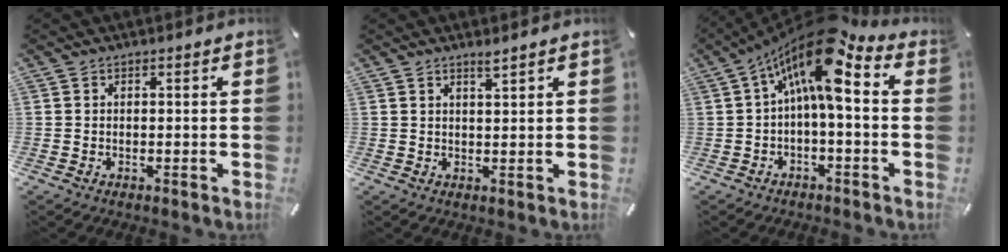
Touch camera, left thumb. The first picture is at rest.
{"total": 2.2, "force": [1.8, 0.1, 1.2], "torque": [-0.026, -0.004, 0.033]}
{"total": 14.0, "force": [4.6, 5.1, 12.1], "torque": [-0.227, -0.027, 0.071]}